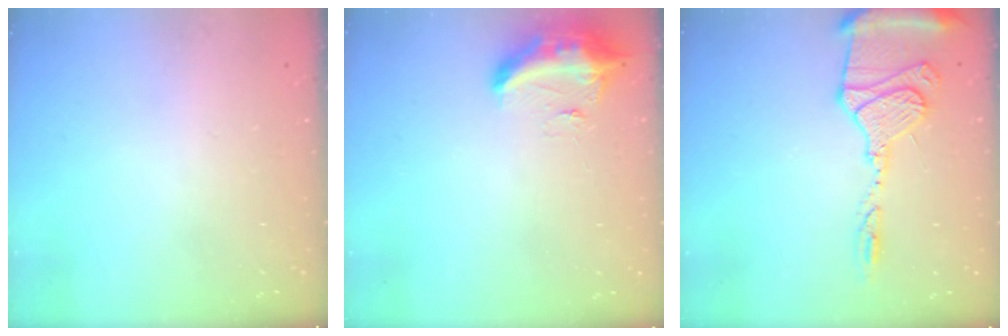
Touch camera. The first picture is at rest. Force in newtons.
{"total": 9.6, "press": 9.6, "slide": 0.6}
{"total": 14.7, "press": 14.6, "slide": 1.8}